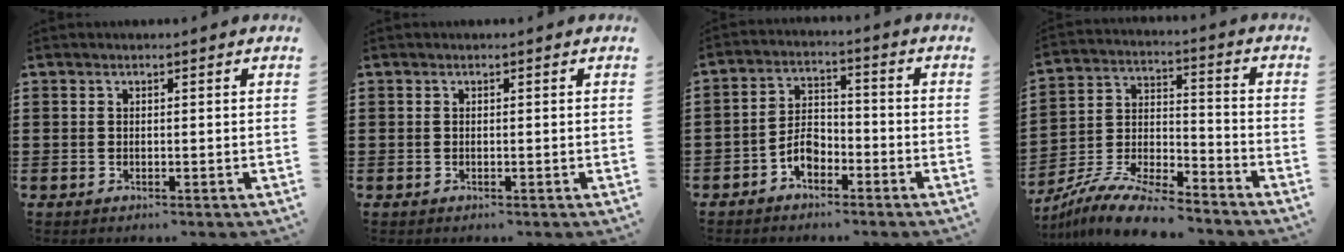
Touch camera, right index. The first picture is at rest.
{"total": 0.0}
{"total": 4.7, "force": [-2.7, 2.7, 2.8], "torque": [-0.065, 0.006, -0.055]}
{"total": 10.2, "force": [-9.2, 1.8, 4.1], "torque": [-0.081, 0.022, -0.180]}